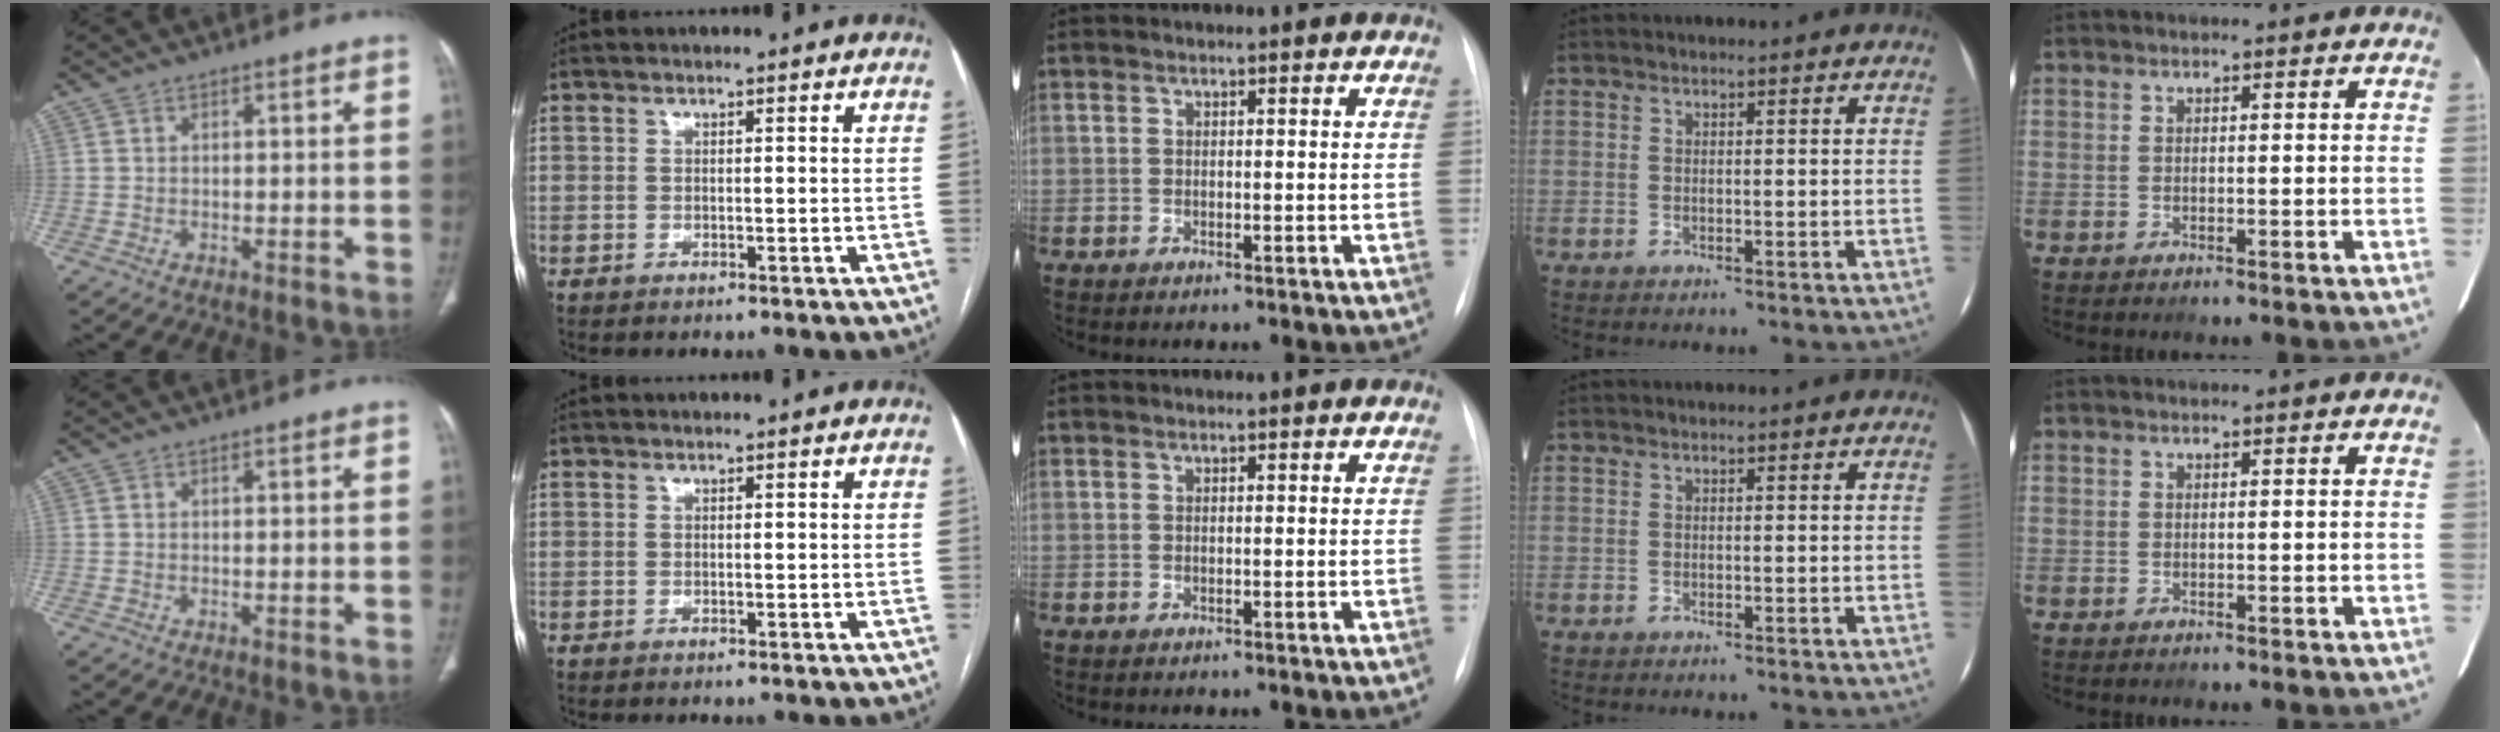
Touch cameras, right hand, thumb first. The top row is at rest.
{}